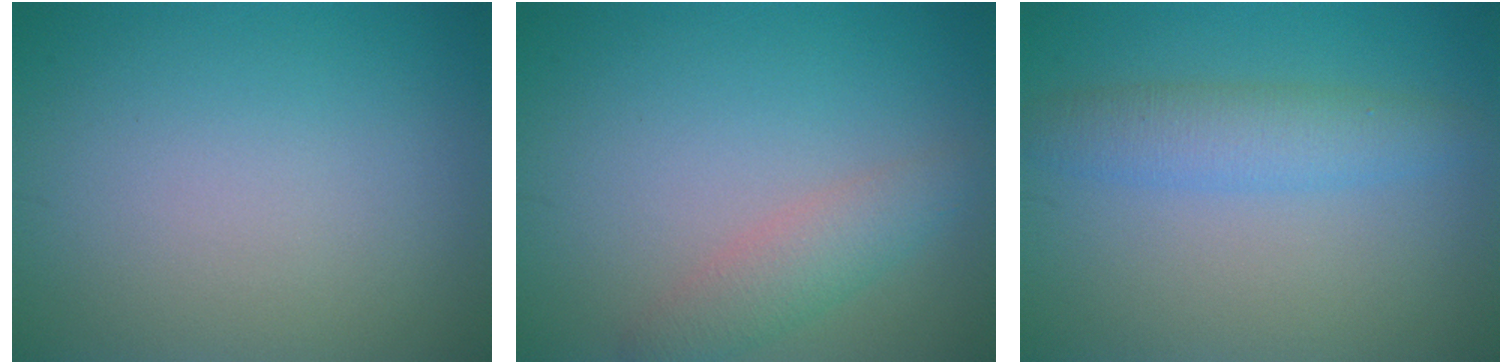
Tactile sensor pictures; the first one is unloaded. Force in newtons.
{"total": 2.7, "press": 2.7, "slide": 0.0}
{"total": 3.3, "press": 3.3, "slide": 0.1}